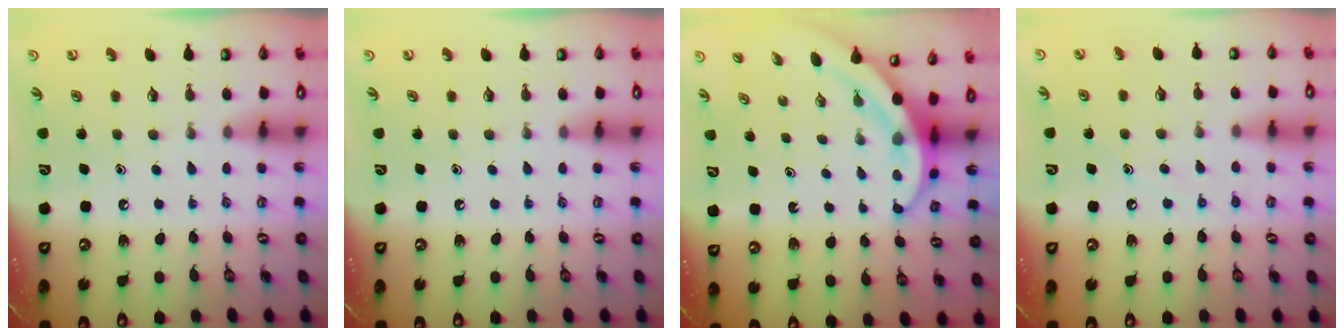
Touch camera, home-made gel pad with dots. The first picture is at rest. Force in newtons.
{"total": 0.0}
{"total": 4.8, "press": 4.7, "slide": 1.2}
{"total": 5.9, "press": 5.9, "slide": 0.6}